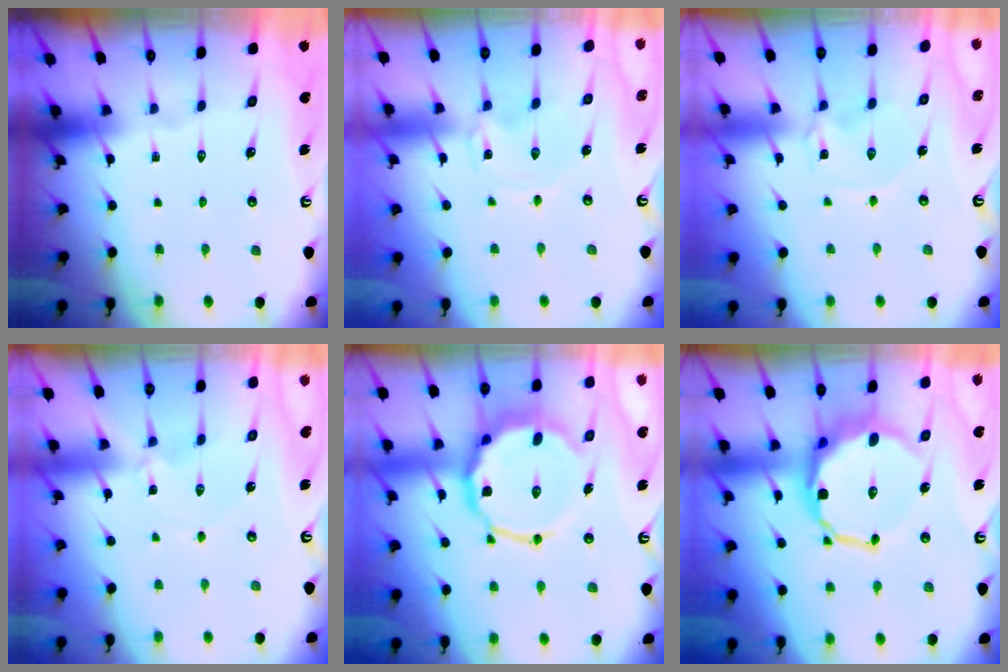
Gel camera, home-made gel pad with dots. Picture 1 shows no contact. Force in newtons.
{"total": 0.0}
{"total": 0.6, "press": 0.5, "slide": 0.2}
{"total": 1.3, "press": 1.3, "slide": 0.2}
{"total": 16.1, "press": 16.0, "slide": 1.5}
{"total": 12.6, "press": 11.8, "slide": 4.3}